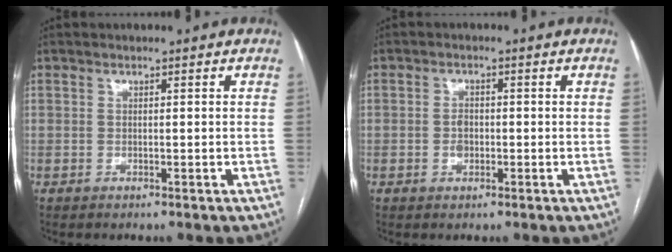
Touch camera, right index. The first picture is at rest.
{"total": 2.1, "force": [-0.4, 1.5, 1.4], "torque": [-0.023, 0.004, -0.004]}